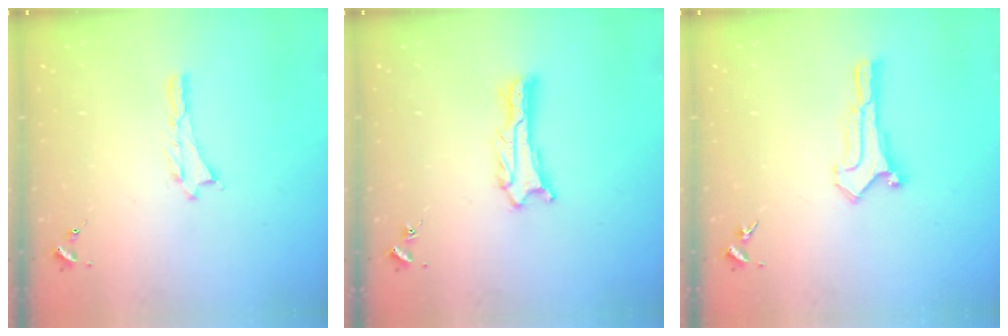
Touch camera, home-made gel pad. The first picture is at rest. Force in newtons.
{"total": 1.1, "press": 1.1, "slide": 0.2}
{"total": 0.6, "press": 0.6, "slide": 0.0}